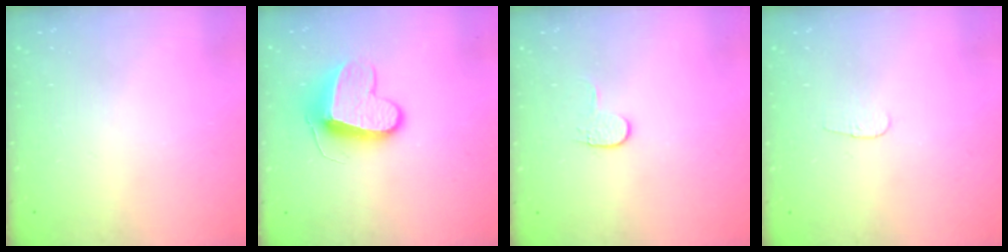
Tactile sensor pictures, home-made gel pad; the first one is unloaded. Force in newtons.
{"total": 9.9, "press": 9.9, "slide": 0.0}
{"total": 3.9, "press": 3.8, "slide": 0.5}
{"total": 2.8, "press": 2.8, "slide": 0.3}